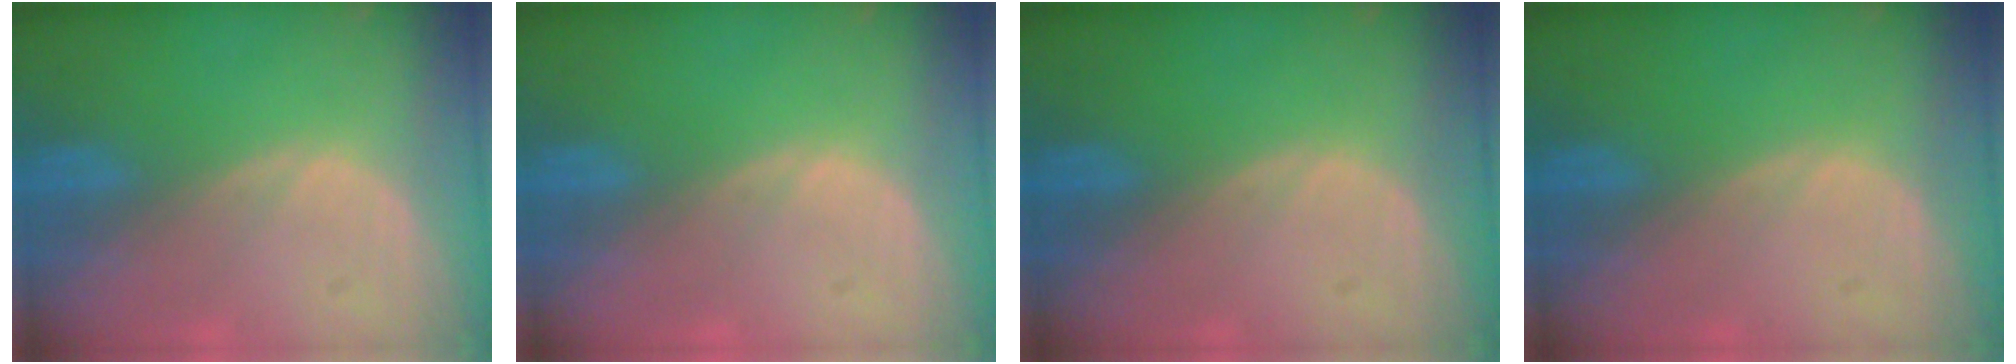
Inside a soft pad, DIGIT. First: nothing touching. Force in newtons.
{"total": 0.0}
{"total": 0.0}
{"total": 0.0}